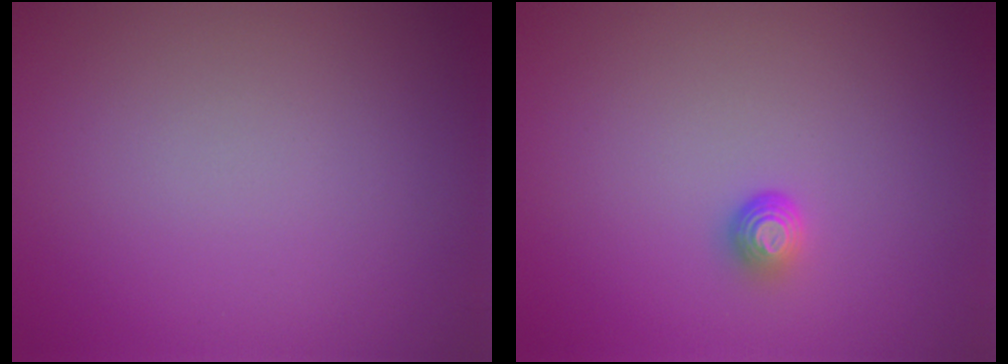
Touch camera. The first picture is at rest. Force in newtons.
{"total": 1.3, "press": 1.0, "slide": 0.9}